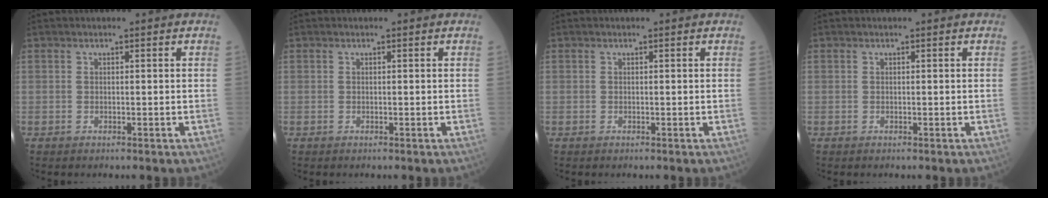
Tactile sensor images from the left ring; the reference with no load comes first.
{"total": 0.0}
{"total": 0.0}
{"total": 0.0}